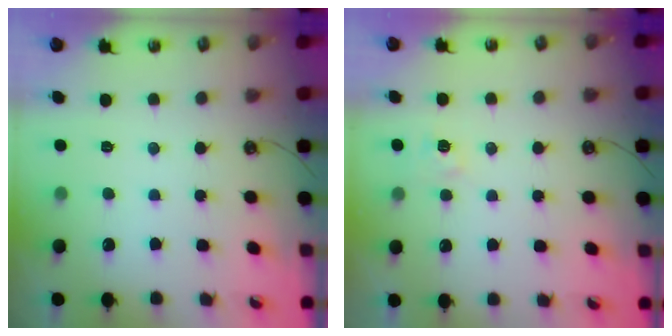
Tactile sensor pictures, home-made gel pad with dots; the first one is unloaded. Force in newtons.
{"total": 2.7, "press": 2.6, "slide": 0.3}